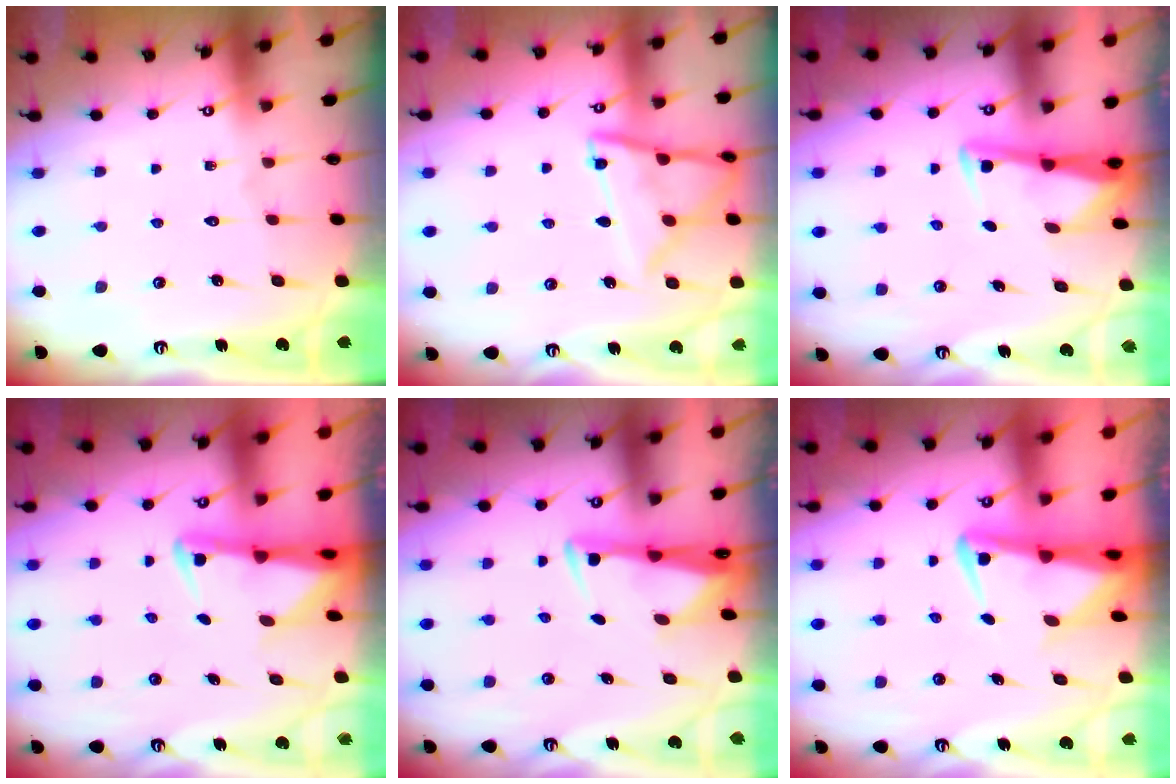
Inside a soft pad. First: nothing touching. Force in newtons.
{"total": 12.7, "press": 12.6, "slide": 1.2}
{"total": 3.1, "press": 3.1, "slide": 0.4}
{"total": 2.9, "press": 2.8, "slide": 0.6}
{"total": 3.0, "press": 2.8, "slide": 1.0}
{"total": 4.5, "press": 4.4, "slide": 0.8}